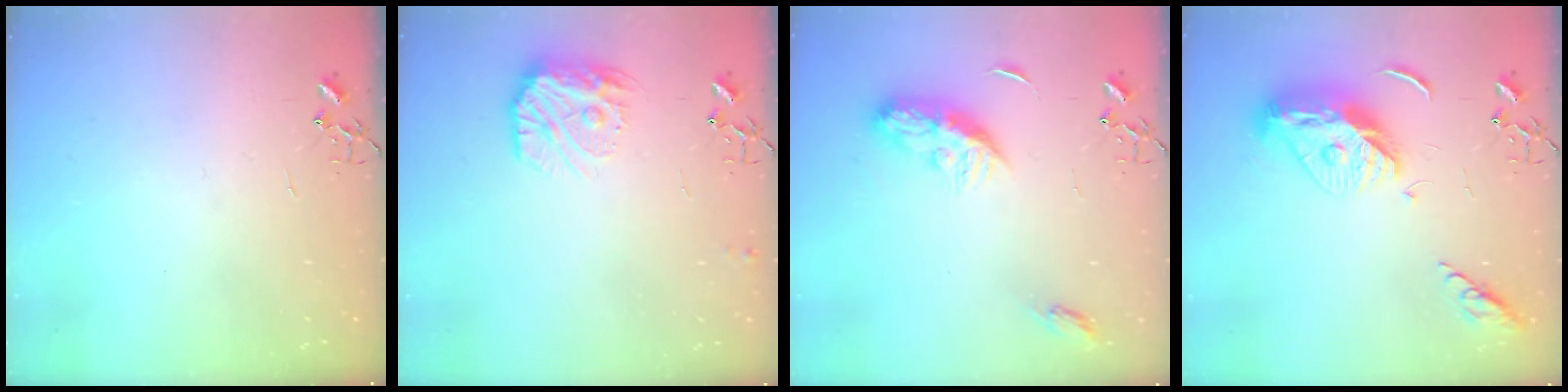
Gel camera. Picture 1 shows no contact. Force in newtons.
{"total": 13.2, "press": 13.2, "slide": 0.9}
{"total": 9.6, "press": 9.6, "slide": 0.1}
{"total": 13.9, "press": 13.9, "slide": 1.3}